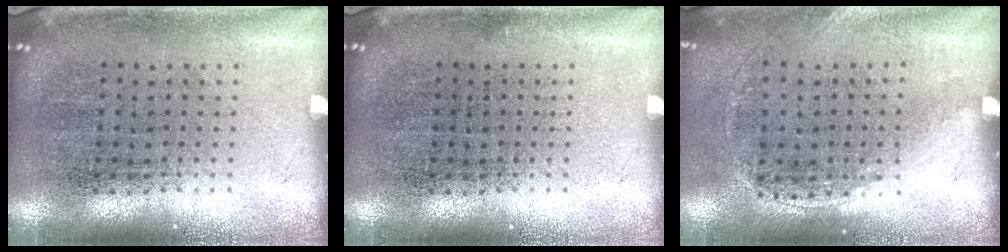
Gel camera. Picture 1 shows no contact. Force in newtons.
{"total": 0.0}
{"total": 1.4, "press": 1.0, "slide": 1.0}